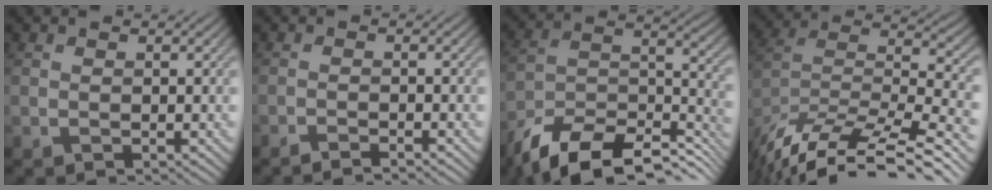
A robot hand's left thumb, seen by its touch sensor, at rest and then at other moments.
{"total": 1.9, "force": [-1.6, 0.1, 1.0], "torque": [-0.012, 0.002, -0.035]}
{"total": 14.1, "force": [-10.2, 5.7, 7.9], "torque": [-0.166, -0.020, -0.178]}
{"total": 15.7, "force": [-12.8, 4.0, 8.1], "torque": [-0.142, 0.011, -0.202]}